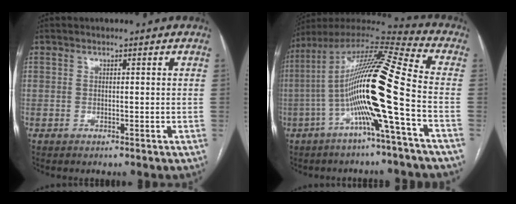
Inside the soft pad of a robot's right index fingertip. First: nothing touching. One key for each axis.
{"total": 18.4, "fx": -4.3, "fy": -0.6, "fz": 17.9, "tx": -0.329, "ty": 0.010, "tz": -0.090}